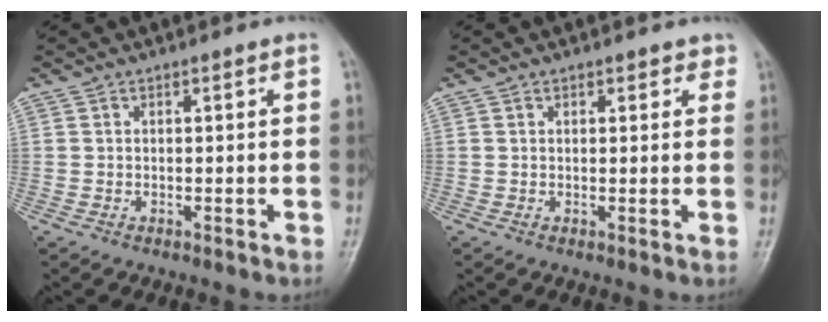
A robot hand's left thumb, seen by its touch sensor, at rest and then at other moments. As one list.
[{"total": 1.9, "force": [1.3, 1.2, 0.7], "torque": [0.012, -0.004, 0.011]}]